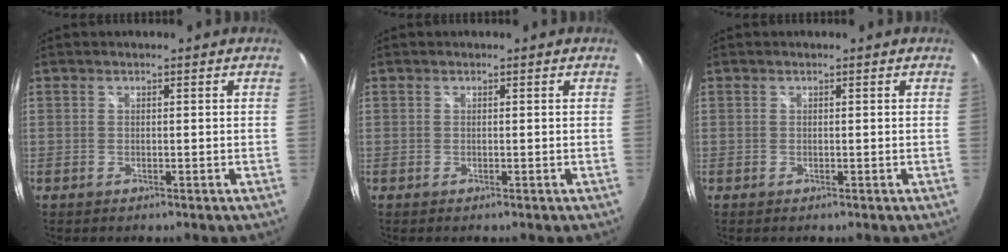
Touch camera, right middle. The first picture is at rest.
{"total": 0.0}
{"total": 0.0}